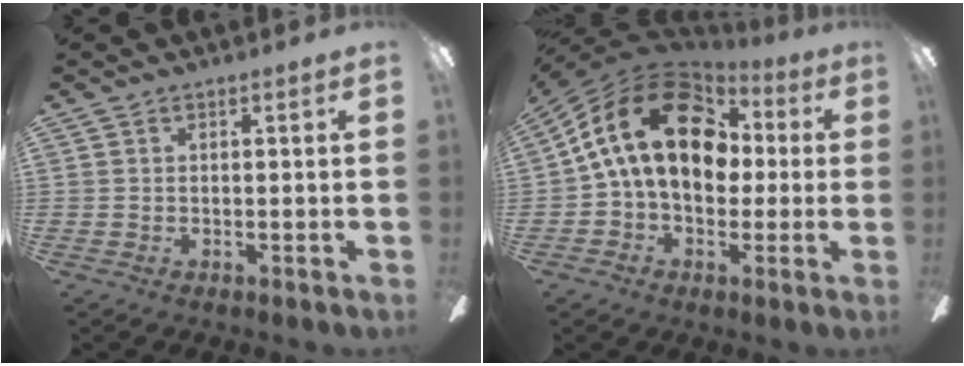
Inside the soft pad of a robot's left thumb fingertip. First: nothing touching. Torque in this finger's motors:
{"motor_torque": [2.46, 2.55, 1.52, -1.25, 0.41]}